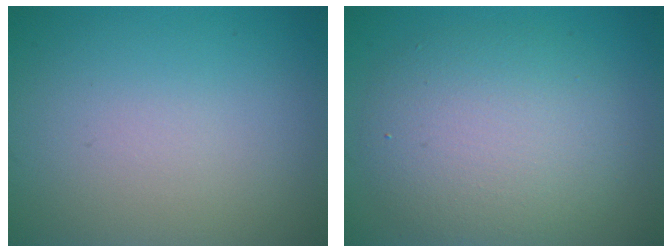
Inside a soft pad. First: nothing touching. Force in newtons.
{"total": 6.1, "press": 6.0, "slide": 0.6}